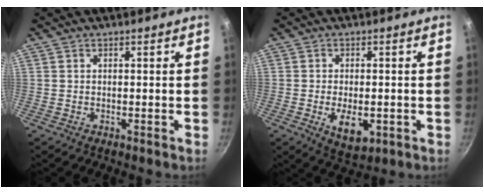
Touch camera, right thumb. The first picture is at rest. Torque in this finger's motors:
{"motor_torque": [-0.58, 0.09, -0.05, 0.02, 0.03]}